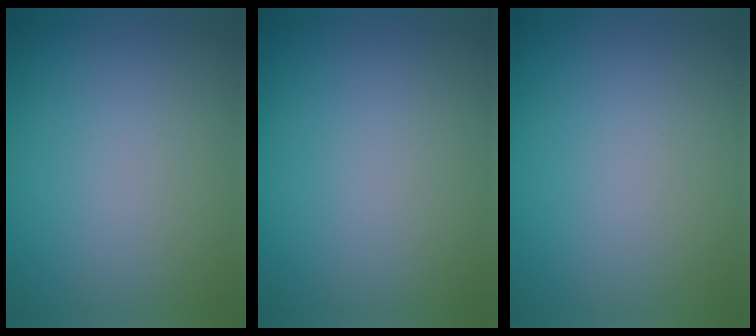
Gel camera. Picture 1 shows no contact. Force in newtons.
{"total": 0.0}
{"total": 0.0}